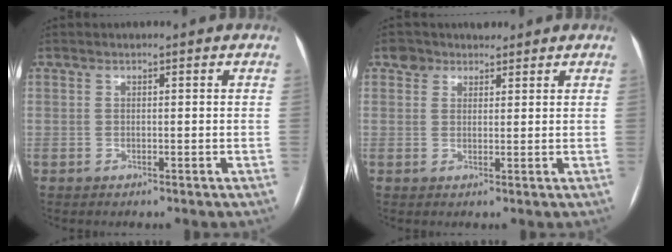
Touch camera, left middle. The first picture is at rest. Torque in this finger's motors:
{"motor_torque": [0.00, 0.00, -0.01, -0.01]}